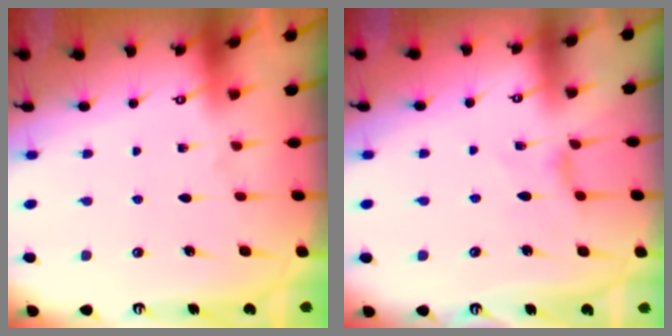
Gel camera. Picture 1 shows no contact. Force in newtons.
{"total": 1.6, "press": 1.5, "slide": 0.4}